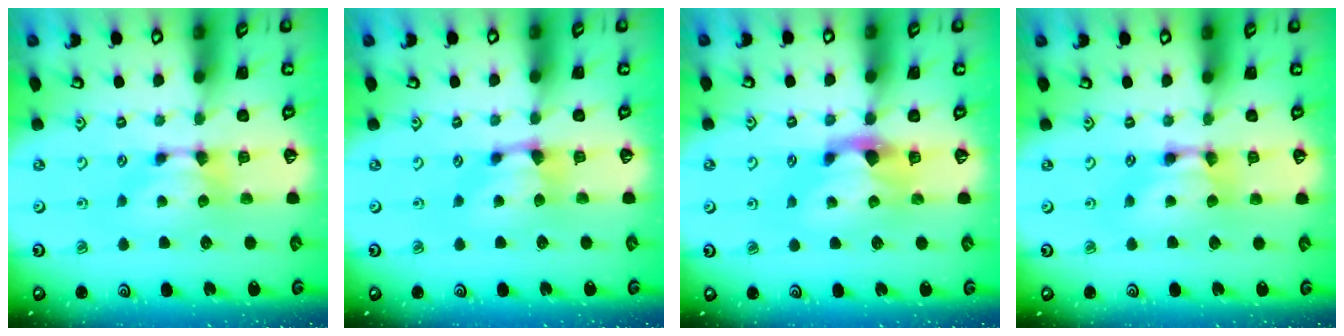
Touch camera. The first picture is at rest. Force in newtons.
{"total": 2.0, "press": 1.9, "slide": 0.7}
{"total": 2.2, "press": 1.9, "slide": 1.2}
{"total": 2.2, "press": 2.2, "slide": 0.1}